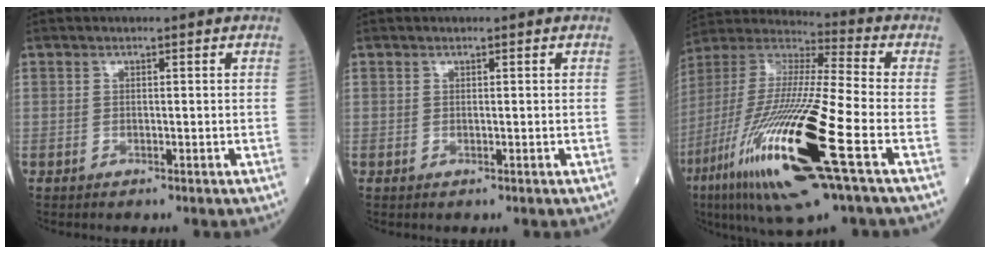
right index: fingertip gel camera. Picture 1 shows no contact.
{"total": 0.0}
{"total": 24.9, "force": [-9.6, 2.0, 22.9], "torque": [-0.486, -0.056, -0.184]}